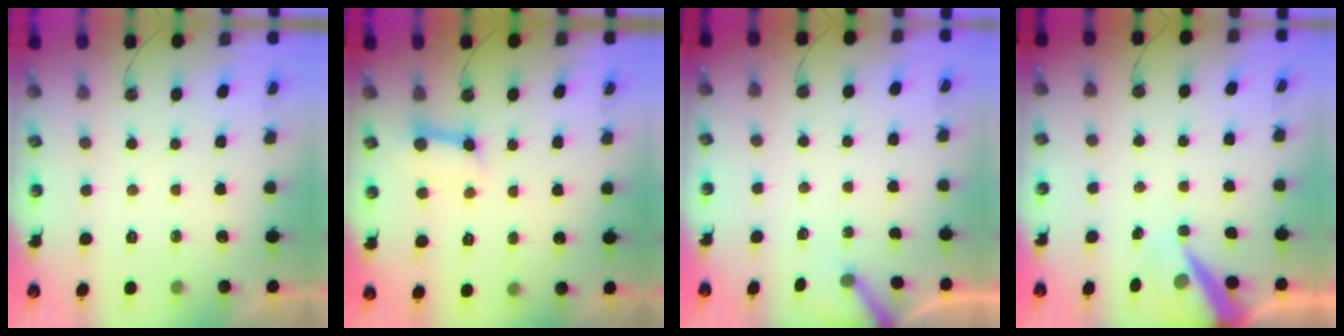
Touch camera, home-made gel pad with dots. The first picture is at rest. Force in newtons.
{"total": 5.2, "press": 5.2, "slide": 0.6}
{"total": 2.8, "press": 2.8, "slide": 0.3}
{"total": 7.0, "press": 7.0, "slide": 0.2}